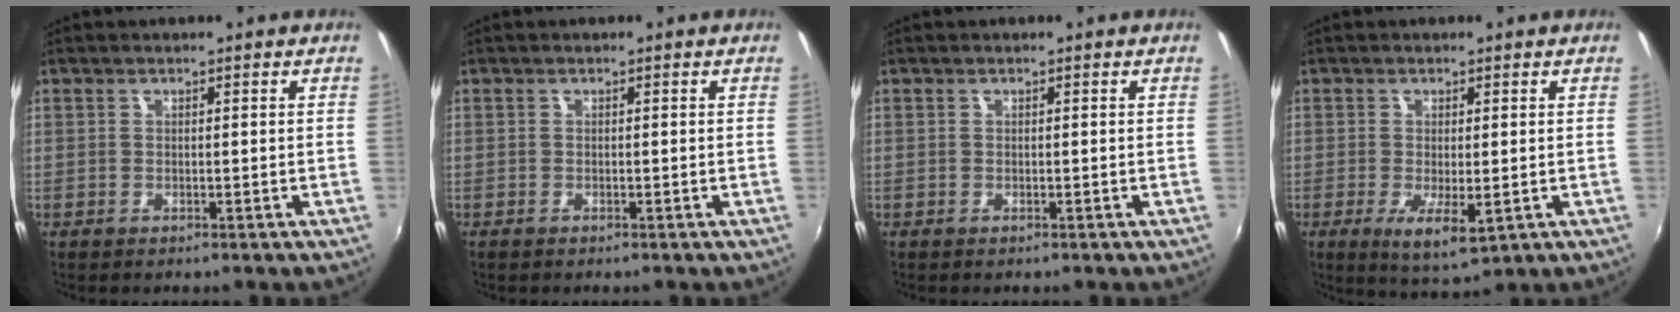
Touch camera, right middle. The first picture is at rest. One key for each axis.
{"total": 0.6, "fx": -0.6, "fy": 0.2, "fz": 0.2, "tx": -0.006, "ty": -0.003, "tz": -0.012}
{"total": 0.0}
{"total": 5.9, "fx": -1.6, "fy": 1.7, "fz": 5.4, "tx": -0.101, "ty": -0.022, "tz": -0.020}